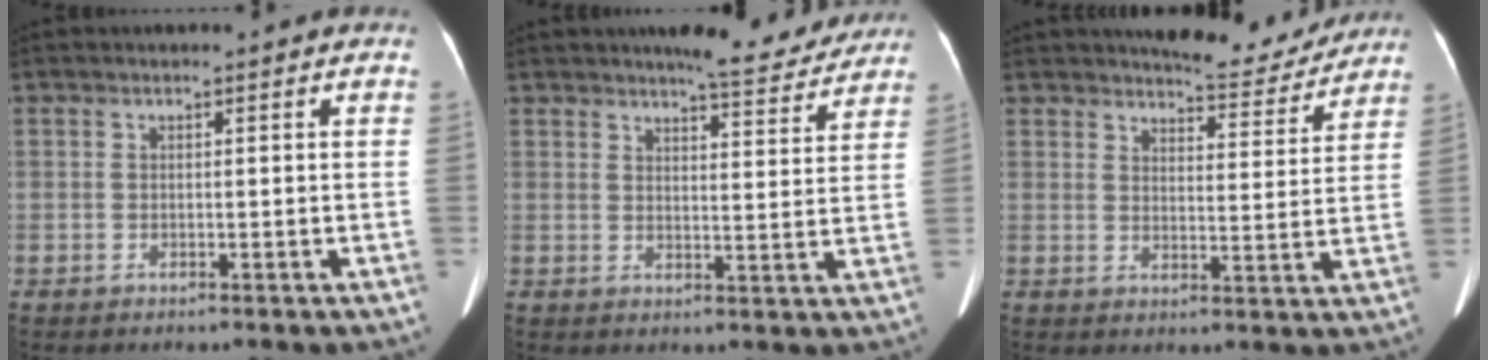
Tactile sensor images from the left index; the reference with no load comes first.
{"total": 8.9, "force": [8.2, 1.5, 3.1], "torque": [-0.036, -0.007, 0.096]}
{"total": 8.8, "force": [8.5, 1.7, 1.6], "torque": [-0.018, -0.013, 0.108]}